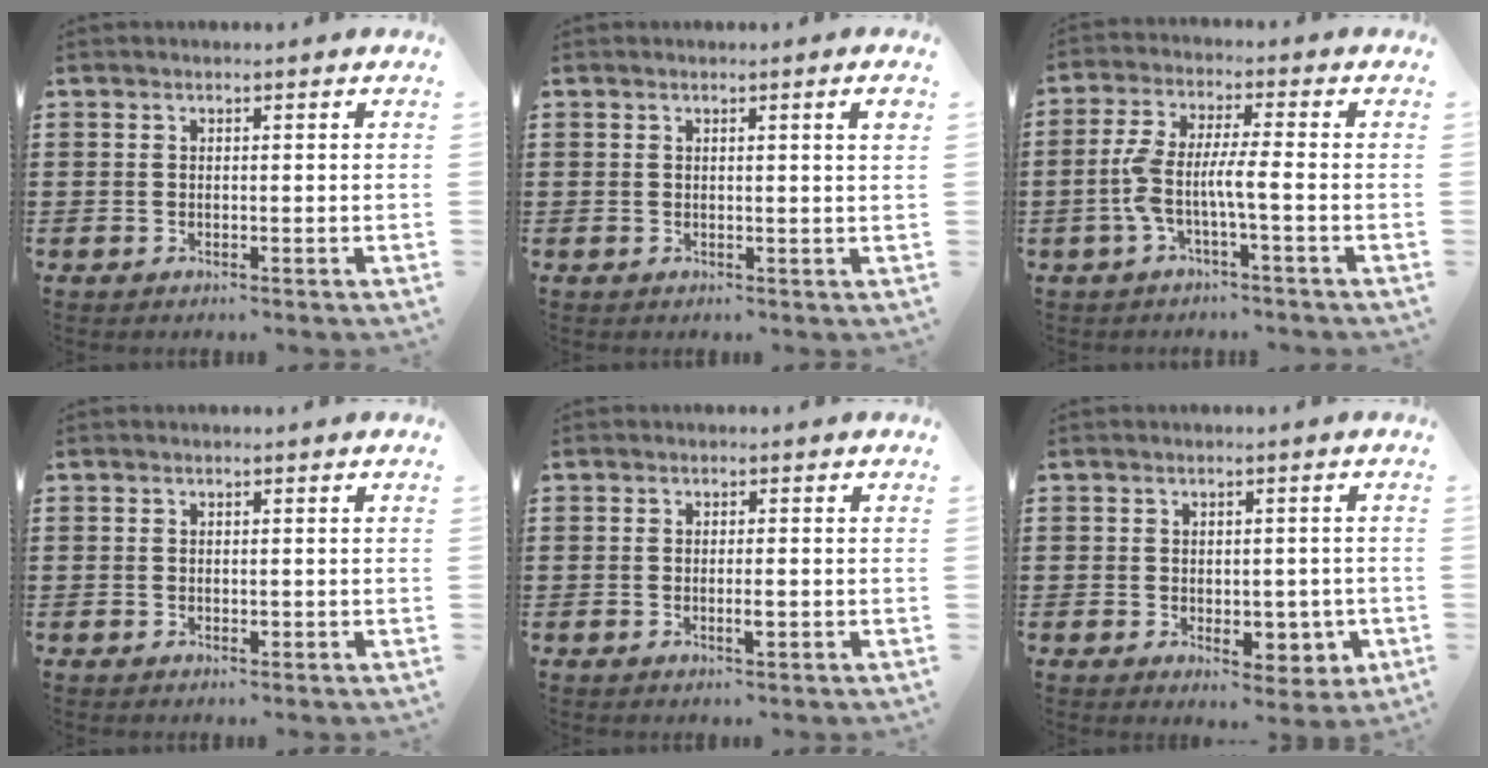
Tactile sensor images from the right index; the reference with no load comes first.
{"total": 1.7, "force": [0.5, -0.1, 1.6], "torque": [-0.029, -0.001, 0.007]}
{"total": 5.7, "force": [-2.0, 0.5, 5.4], "torque": [-0.132, -0.013, -0.051]}
{"total": 0.6, "force": [-0.1, 0.4, 0.5], "torque": [-0.009, 0.001, -0.002]}
{"total": 1.7, "force": [-0.5, 0.3, 1.6], "torque": [-0.029, 0.000, -0.009]}
{"total": 4.1, "force": [-0.8, 3.1, 2.6], "torque": [-0.031, 0.005, -0.015]}